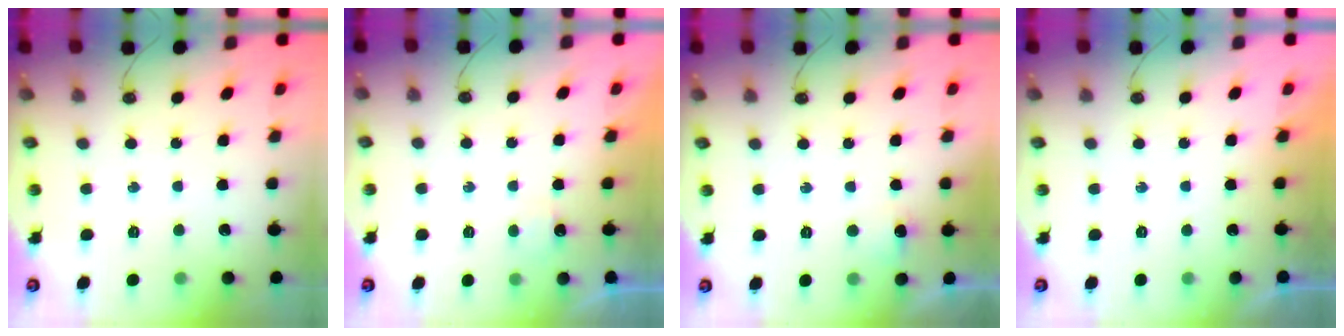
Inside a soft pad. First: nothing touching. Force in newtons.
{"total": 2.6, "press": 2.6, "slide": 0.4}
{"total": 5.9, "press": 5.8, "slide": 0.9}
{"total": 0.0}